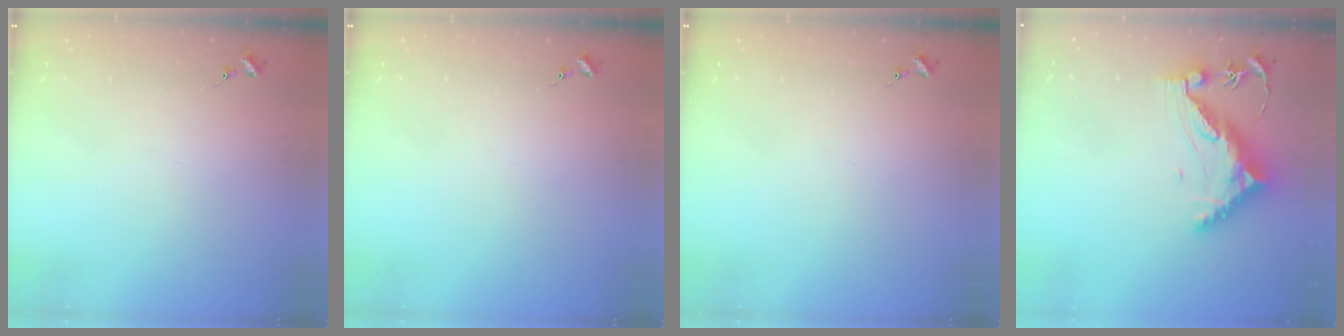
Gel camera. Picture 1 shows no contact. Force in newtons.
{"total": 0.0}
{"total": 0.0}
{"total": 12.2, "press": 12.1, "slide": 0.7}